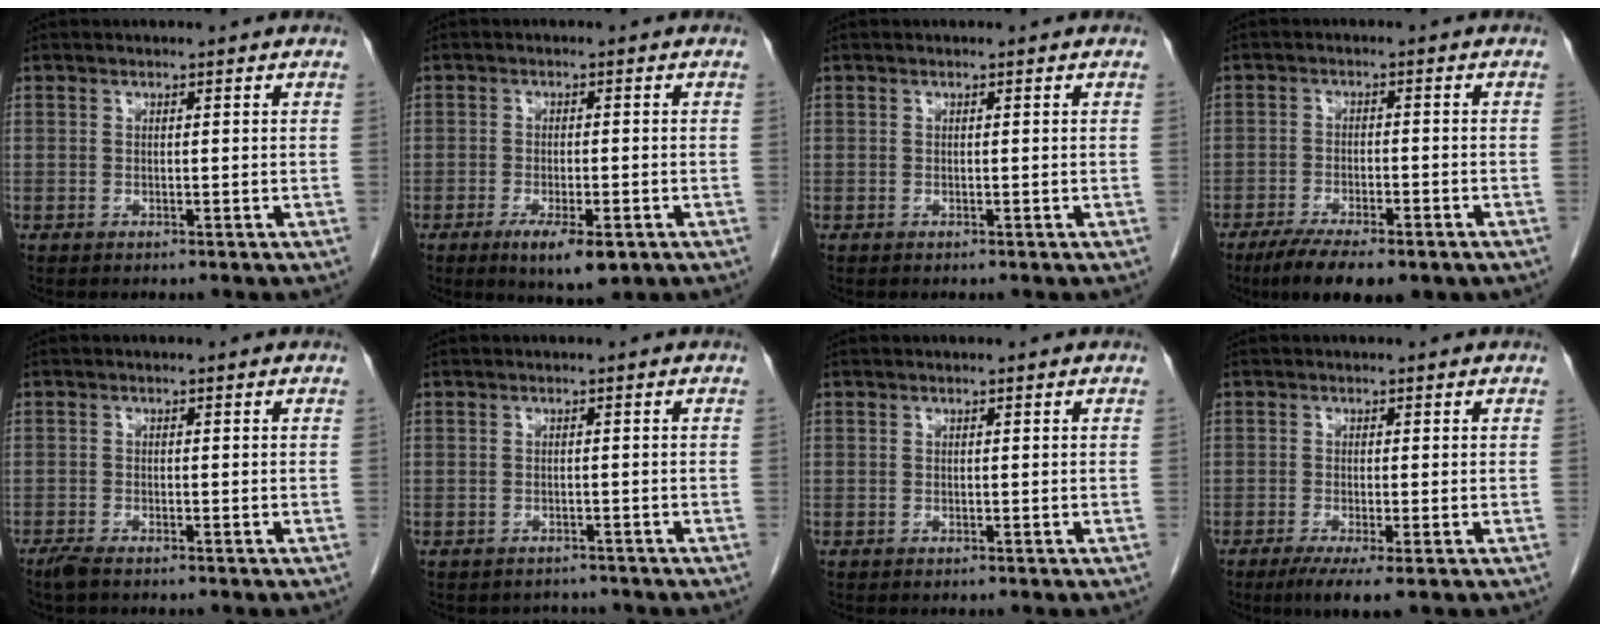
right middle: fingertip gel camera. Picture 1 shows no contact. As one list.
[{"total": 6.2, "force": [-3.3, 1.7, 5.0], "torque": [-0.080, -0.010, -0.045]}, {"total": 0.0}, {"total": 11.2, "force": [-7.9, 3.3, 7.1], "torque": [-0.103, -0.014, -0.116]}, {"total": 2.0, "force": [-1.6, 0.4, 1.1], "torque": [-0.030, -0.006, -0.031]}, {"total": 2.5, "force": [-2.3, 1.1, -0.2], "torque": [0.000, 0.001, -0.033]}, {"total": 0.0}, {"total": 4.5, "force": [-2.5, 0.4, 3.7], "torque": [-0.059, -0.014, -0.040]}]